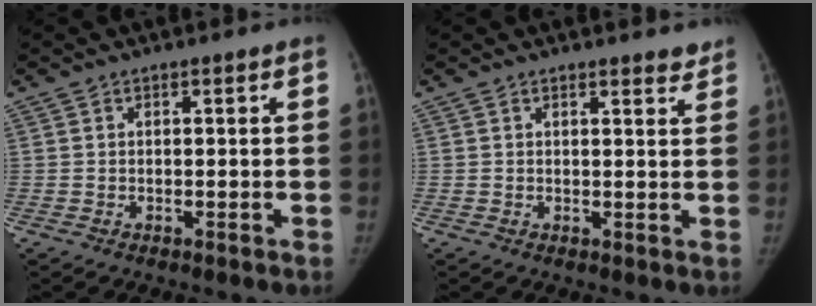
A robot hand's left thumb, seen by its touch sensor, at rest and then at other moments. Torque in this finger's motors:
{"motor_torque": [-0.17, -0.07, 0.08, 0.35, -0.01]}